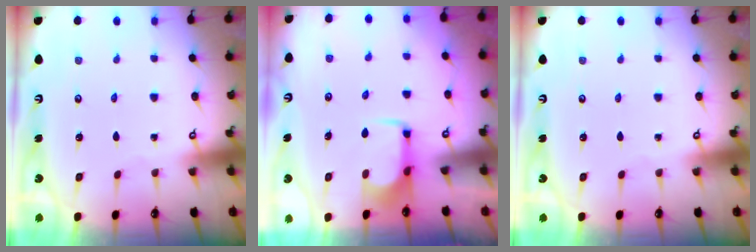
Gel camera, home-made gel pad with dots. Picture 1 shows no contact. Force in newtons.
{"total": 2.0, "press": 2.0, "slide": 0.2}
{"total": 0.0}